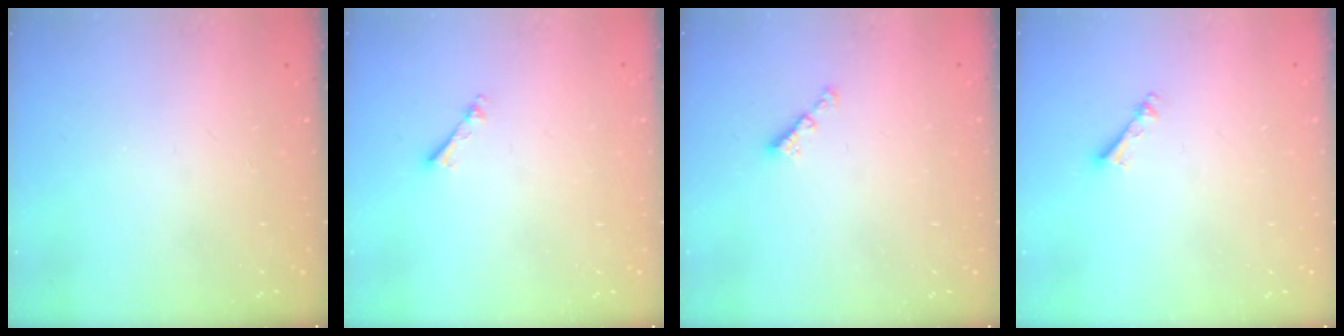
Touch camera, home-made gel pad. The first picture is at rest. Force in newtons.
{"total": 1.3, "press": 1.3, "slide": 0.3}
{"total": 2.5, "press": 2.5, "slide": 0.4}
{"total": 3.8, "press": 3.8, "slide": 0.3}